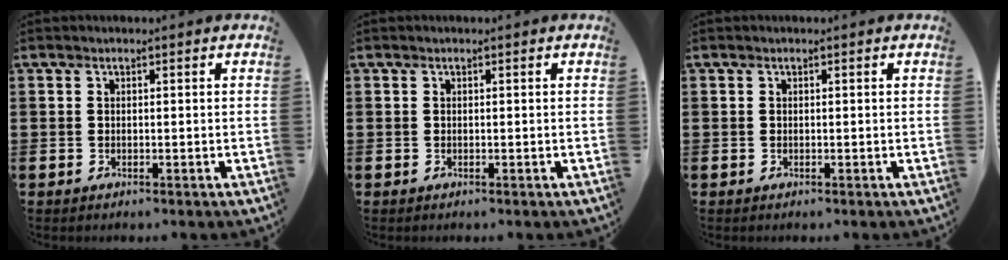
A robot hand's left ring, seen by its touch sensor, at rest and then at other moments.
{"total": 0.0}
{"total": 0.0}